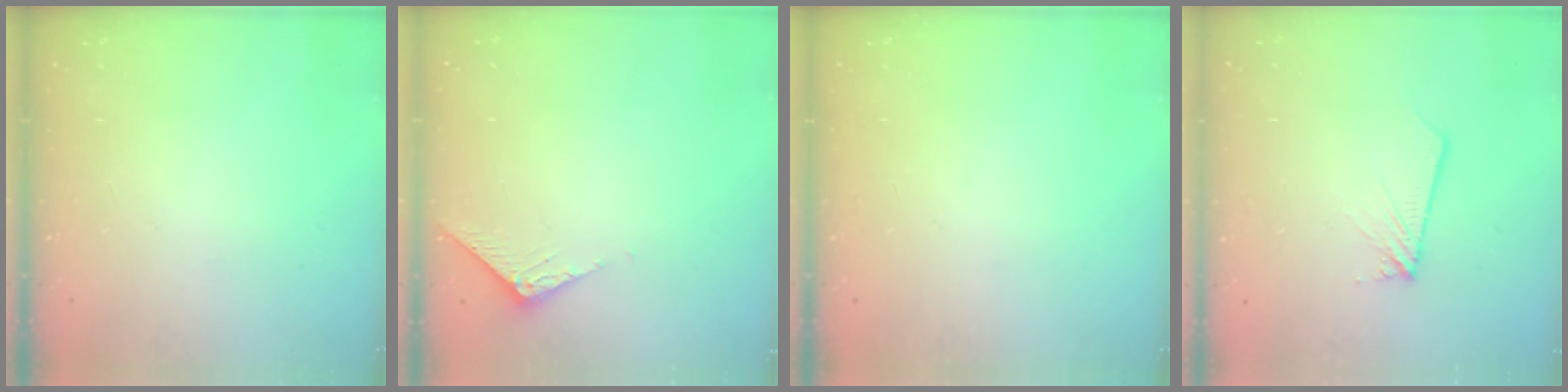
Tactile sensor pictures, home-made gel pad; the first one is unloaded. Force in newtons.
{"total": 3.4, "press": 3.4, "slide": 0.2}
{"total": 0.0}
{"total": 1.9, "press": 1.9, "slide": 0.1}